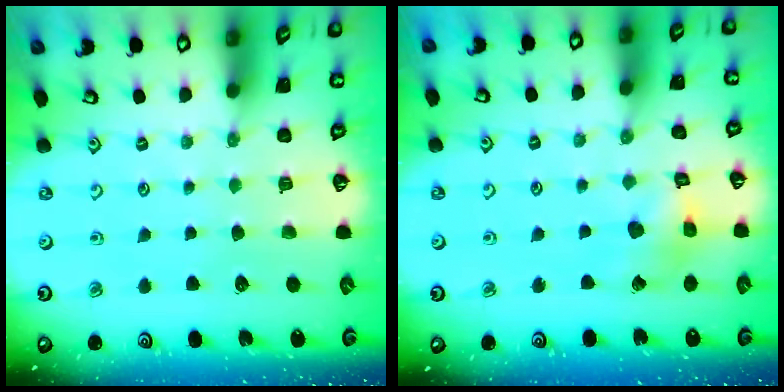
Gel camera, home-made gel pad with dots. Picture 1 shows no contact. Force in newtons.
{"total": 8.0, "press": 8.0, "slide": 0.7}